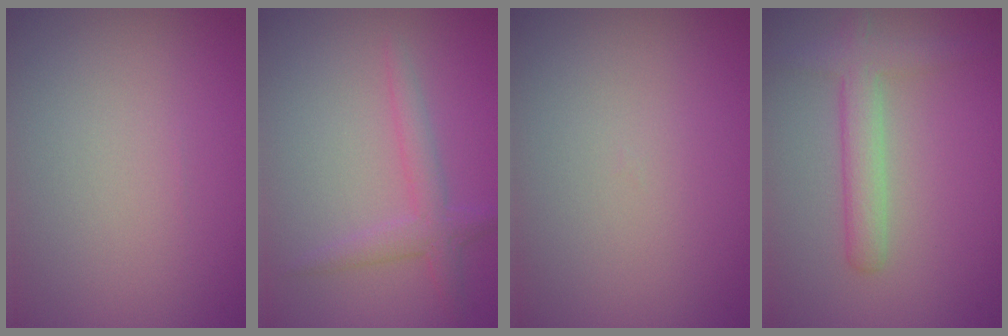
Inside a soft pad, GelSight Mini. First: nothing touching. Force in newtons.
{"total": 2.3, "press": 2.3, "slide": 0.1}
{"total": 0.0}
{"total": 3.0, "press": 3.0, "slide": 0.2}